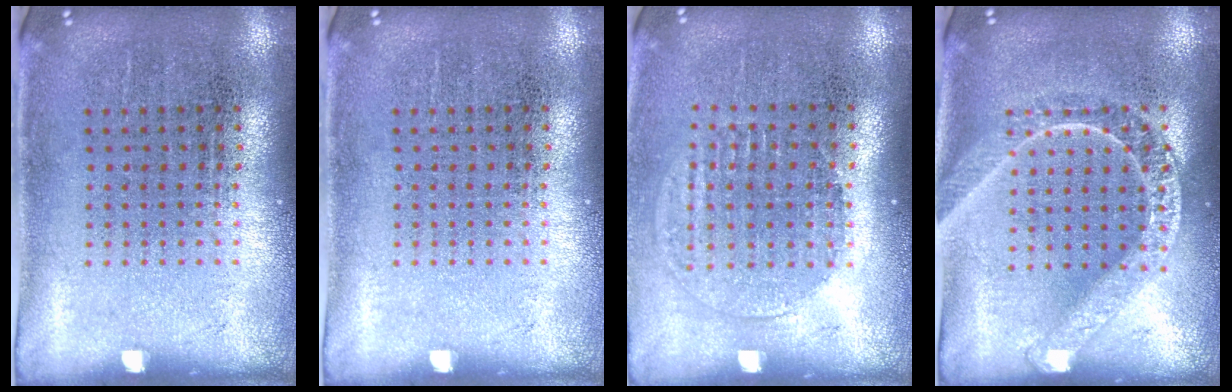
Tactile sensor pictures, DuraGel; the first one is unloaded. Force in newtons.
{"total": 0.0}
{"total": 1.3, "press": 1.2, "slide": 0.6}
{"total": 1.6, "press": 1.6, "slide": 0.2}